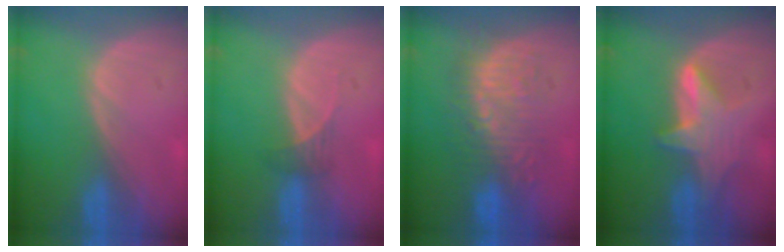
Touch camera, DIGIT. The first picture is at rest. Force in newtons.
{"total": 1.8, "press": 1.6, "slide": 0.8}
{"total": 8.9, "press": 8.6, "slide": 2.0}
{"total": 6.0, "press": 5.9, "slide": 1.1}